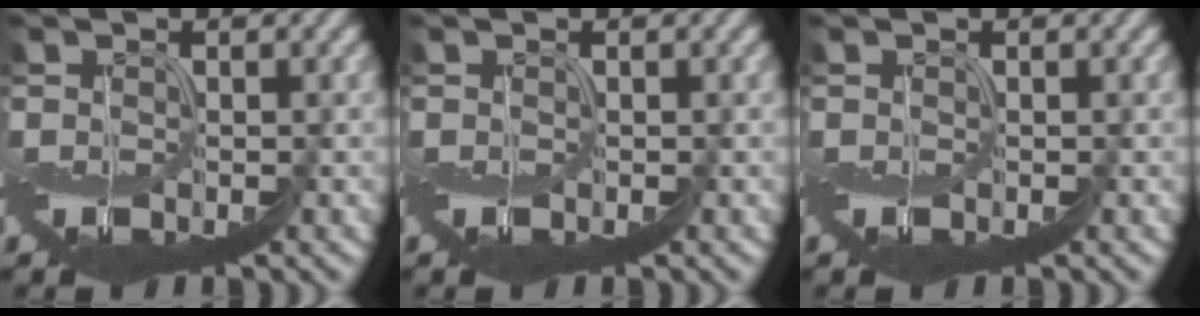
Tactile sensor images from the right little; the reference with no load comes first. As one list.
[{"total": 0.0}, {"total": 0.0}]